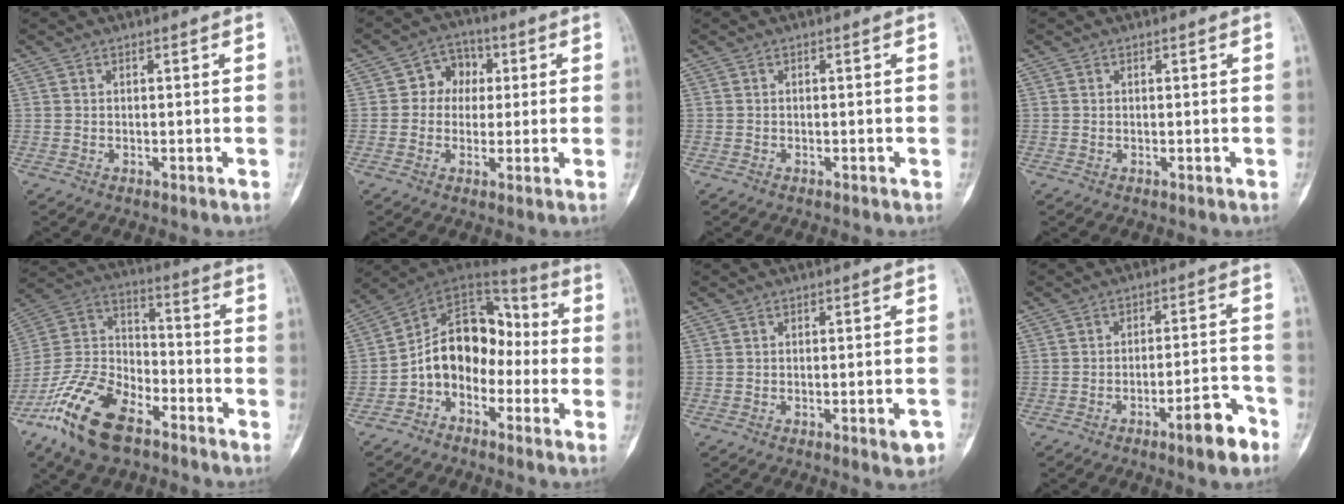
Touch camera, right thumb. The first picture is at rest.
{"total": 6.7, "force": [1.0, 5.9, 3.0], "torque": [0.001, 0.009, 0.007]}
{"total": 0.0}
{"total": 0.0}
{"total": 18.6, "force": [-11.9, 9.0, 11.1], "torque": [-0.212, 0.062, -0.230]}
{"total": 13.6, "force": [-3.6, 10.0, 8.5], "torque": [-0.103, 0.079, -0.078]}
{"total": 3.1, "force": [-1.6, 1.1, 2.5], "torque": [-0.020, 0.010, -0.018]}
{"total": 7.9, "force": [-4.9, 1.9, 5.8], "torque": [-0.075, 0.039, -0.069]}